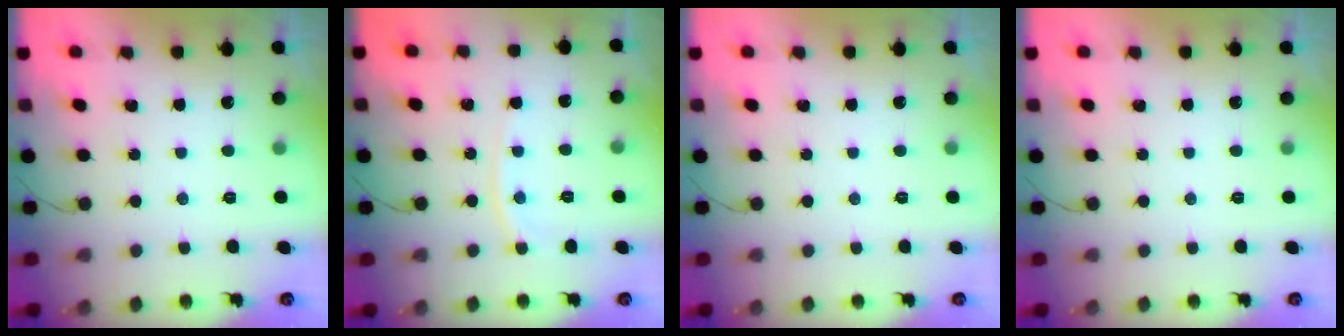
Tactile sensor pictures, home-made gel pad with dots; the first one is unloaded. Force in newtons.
{"total": 5.7, "press": 5.6, "slide": 0.8}
{"total": 0.0}
{"total": 0.0}